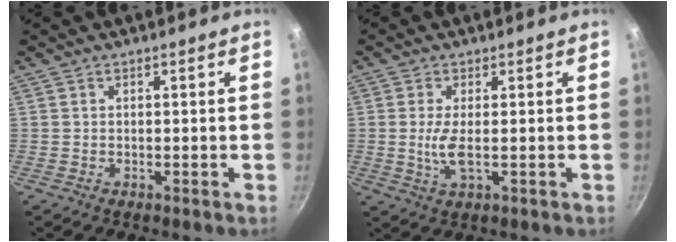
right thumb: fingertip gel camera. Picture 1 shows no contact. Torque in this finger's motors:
{"motor_torque": [-0.13, 0.42, 0.47, 0.62, 0.12]}